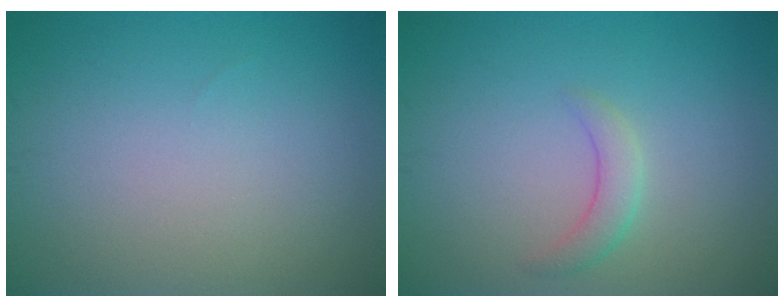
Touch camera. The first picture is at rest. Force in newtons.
{"total": 1.8, "press": 1.8, "slide": 0.2}